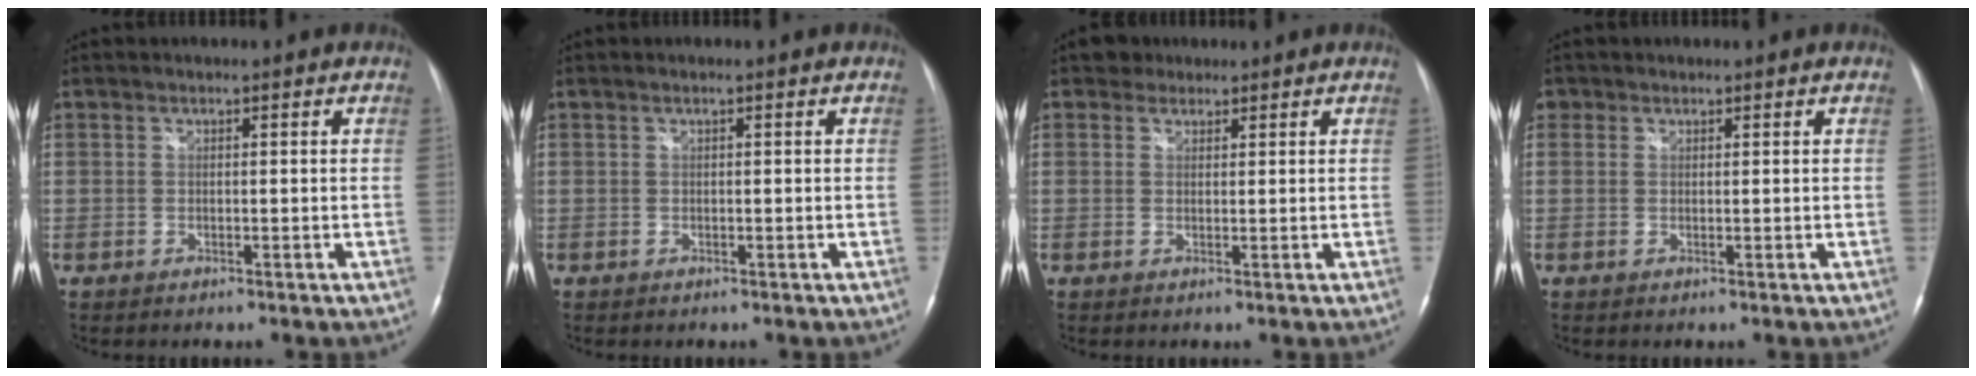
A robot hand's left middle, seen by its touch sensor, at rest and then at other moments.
{"total": 0.0}
{"total": 2.0, "force": [1.5, 1.4, -0.1], "torque": [0.001, 0.009, 0.020]}
{"total": 1.4, "force": [0.7, 1.2, 0.1], "torque": [0.007, 0.005, 0.010]}